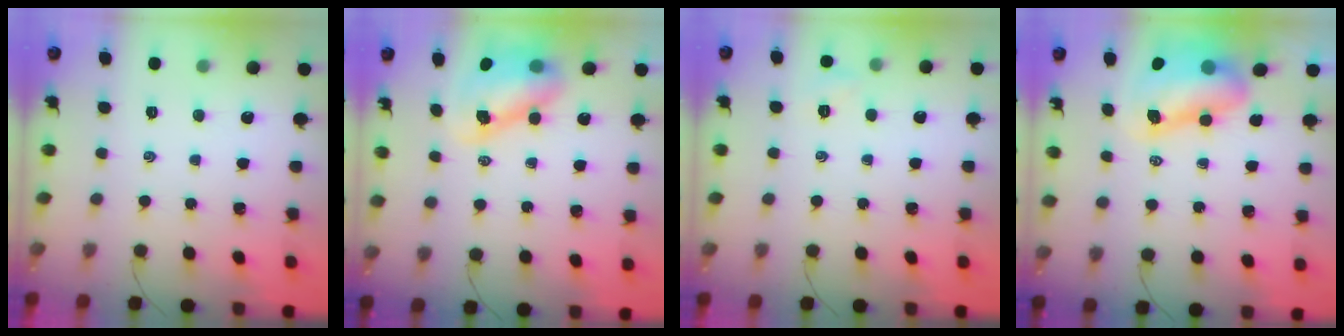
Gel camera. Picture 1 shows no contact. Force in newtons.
{"total": 8.9, "press": 8.7, "slide": 1.8}
{"total": 3.1, "press": 3.0, "slide": 0.9}
{"total": 10.8, "press": 10.3, "slide": 3.0}